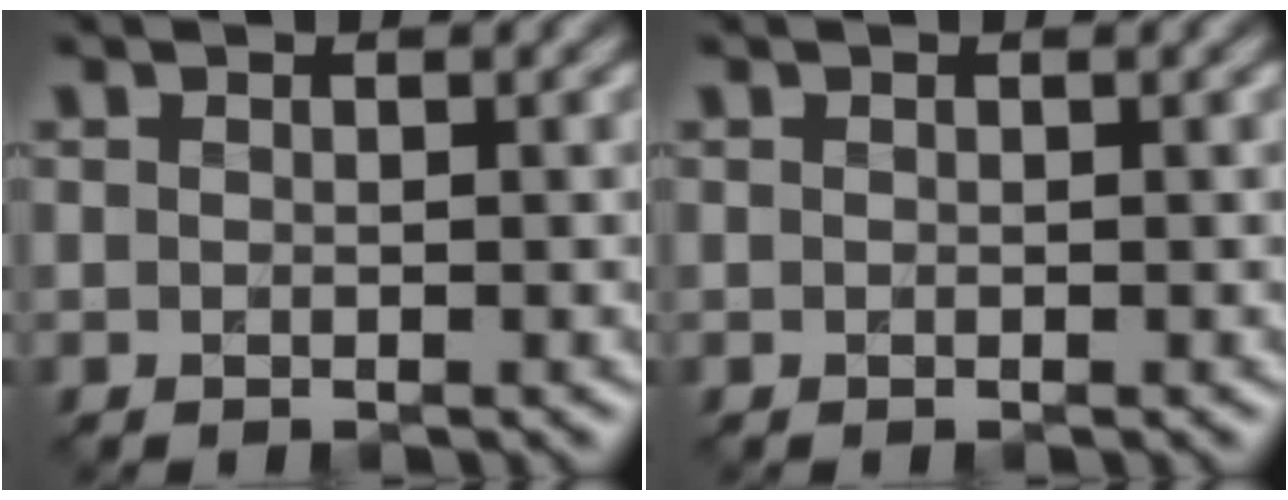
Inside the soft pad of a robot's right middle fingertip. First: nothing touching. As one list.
[{"total": 0.0}]